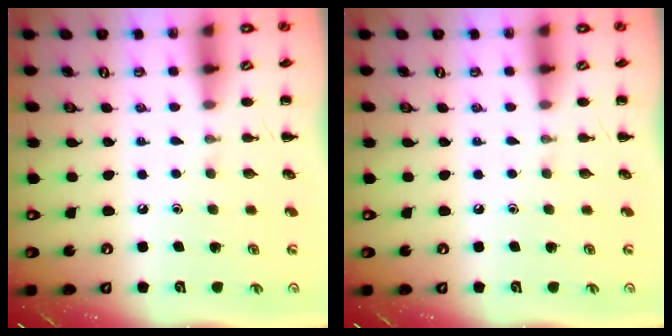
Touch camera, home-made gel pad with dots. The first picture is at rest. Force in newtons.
{"total": 0.0}